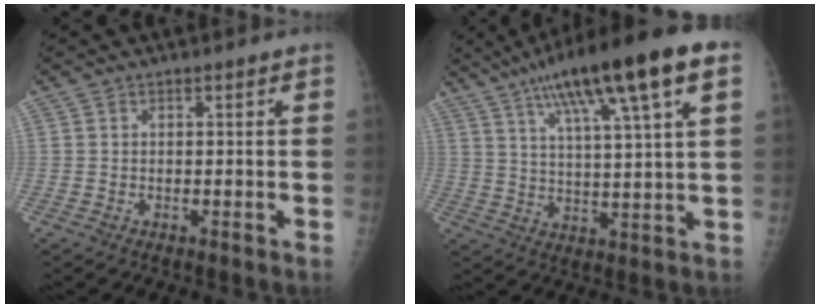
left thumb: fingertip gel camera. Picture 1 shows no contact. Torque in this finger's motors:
{"motor_torque": [0.65, 0.68, 1.65, -1.13, 0.20]}